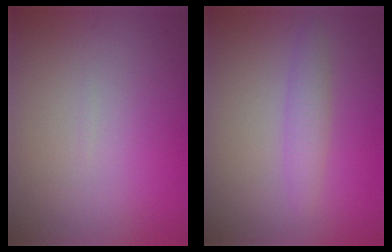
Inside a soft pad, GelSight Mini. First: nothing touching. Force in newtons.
{"total": 1.8, "press": 1.8, "slide": 0.2}